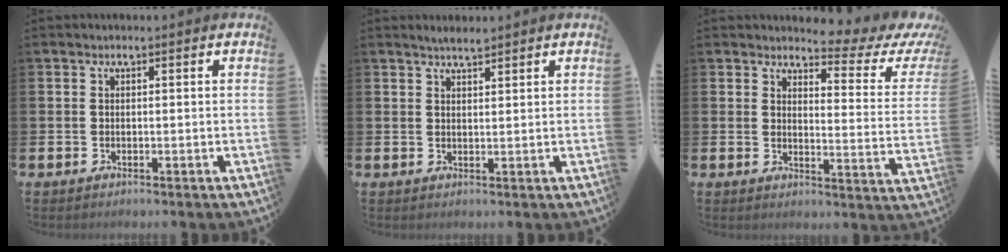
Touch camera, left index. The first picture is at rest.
{"total": 2.4, "force": [2.3, 0.3, 0.6], "torque": [0.001, -0.007, 0.037]}
{"total": 3.6, "force": [3.0, 1.3, 1.5], "torque": [-0.023, -0.035, 0.038]}